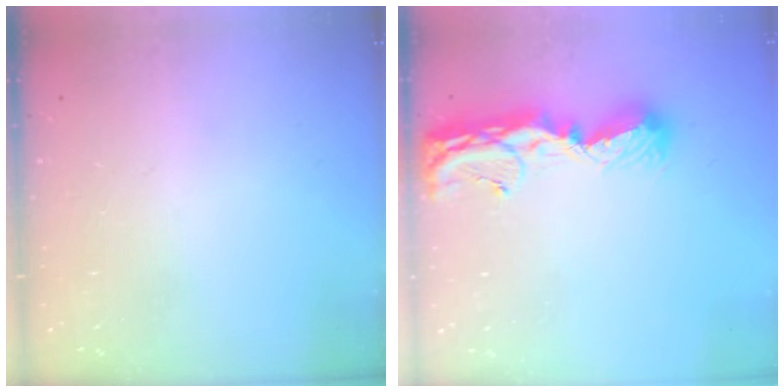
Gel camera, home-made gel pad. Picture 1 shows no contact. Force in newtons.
{"total": 12.3, "press": 12.3, "slide": 1.3}